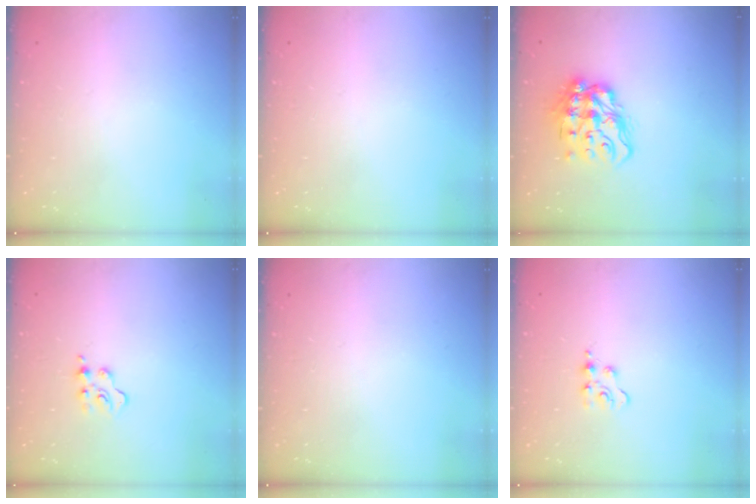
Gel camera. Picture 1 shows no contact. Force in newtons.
{"total": 0.0}
{"total": 14.4, "press": 14.3, "slide": 1.5}
{"total": 3.8, "press": 3.8, "slide": 0.3}
{"total": 0.0}
{"total": 4.8, "press": 4.8, "slide": 0.5}